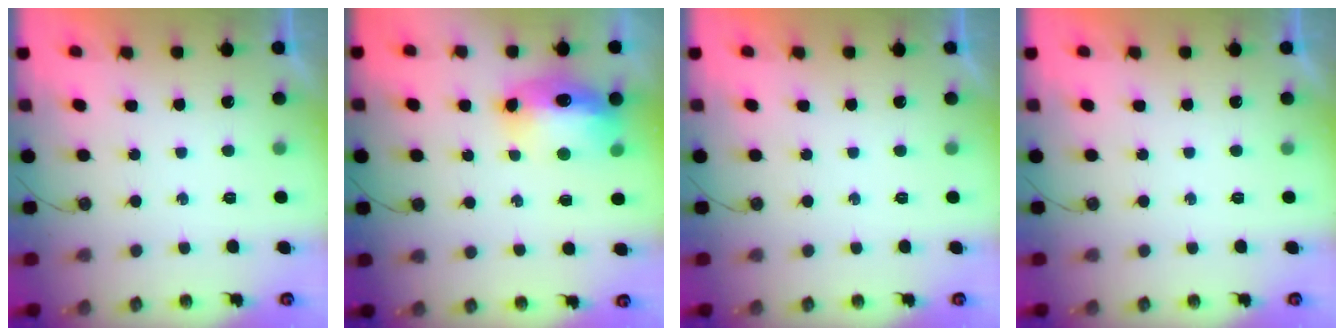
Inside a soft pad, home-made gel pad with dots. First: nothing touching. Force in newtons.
{"total": 13.8, "press": 13.8, "slide": 1.3}
{"total": 0.0}
{"total": 0.0}